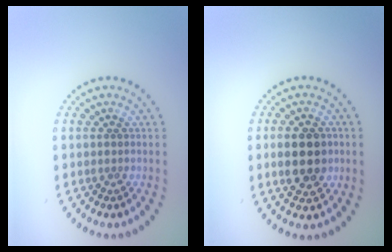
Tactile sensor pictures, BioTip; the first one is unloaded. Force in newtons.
{"total": 4.6, "press": 4.6, "slide": 0.2}